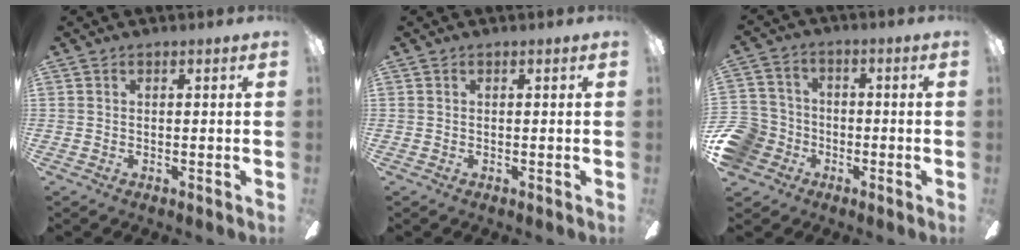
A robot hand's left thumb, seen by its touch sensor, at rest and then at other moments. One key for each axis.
{"total": 0.0}
{"total": 10.4, "fx": -4.6, "fy": 8.7, "fz": 3.5, "tx": -0.106, "ty": 0.039, "tz": -0.084}